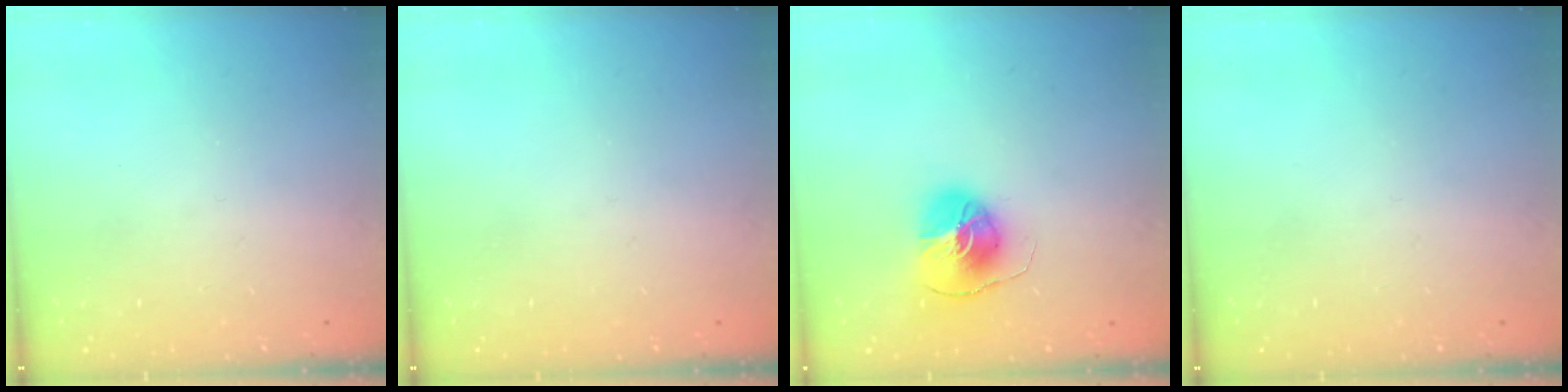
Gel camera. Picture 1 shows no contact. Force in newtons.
{"total": 0.0}
{"total": 9.1, "press": 9.1, "slide": 0.5}
{"total": 0.0}